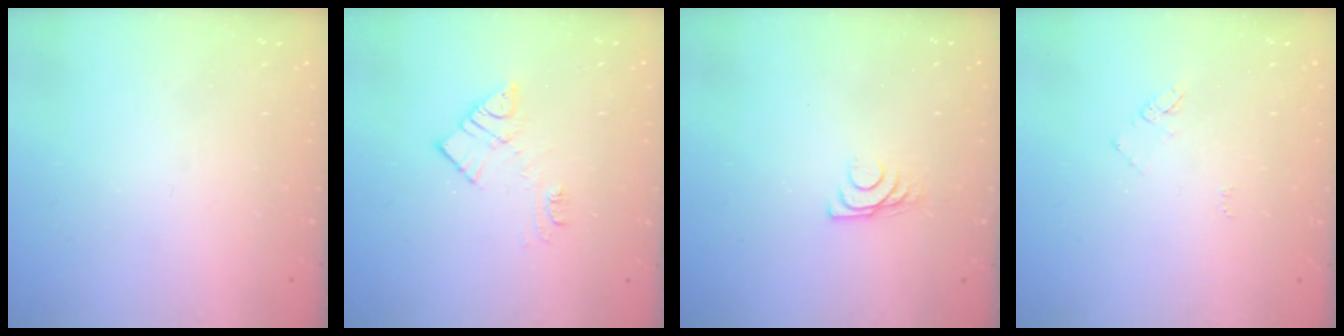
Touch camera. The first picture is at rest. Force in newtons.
{"total": 10.1, "press": 10.1, "slide": 0.6}
{"total": 6.8, "press": 6.8, "slide": 0.6}
{"total": 4.3, "press": 4.3, "slide": 0.5}